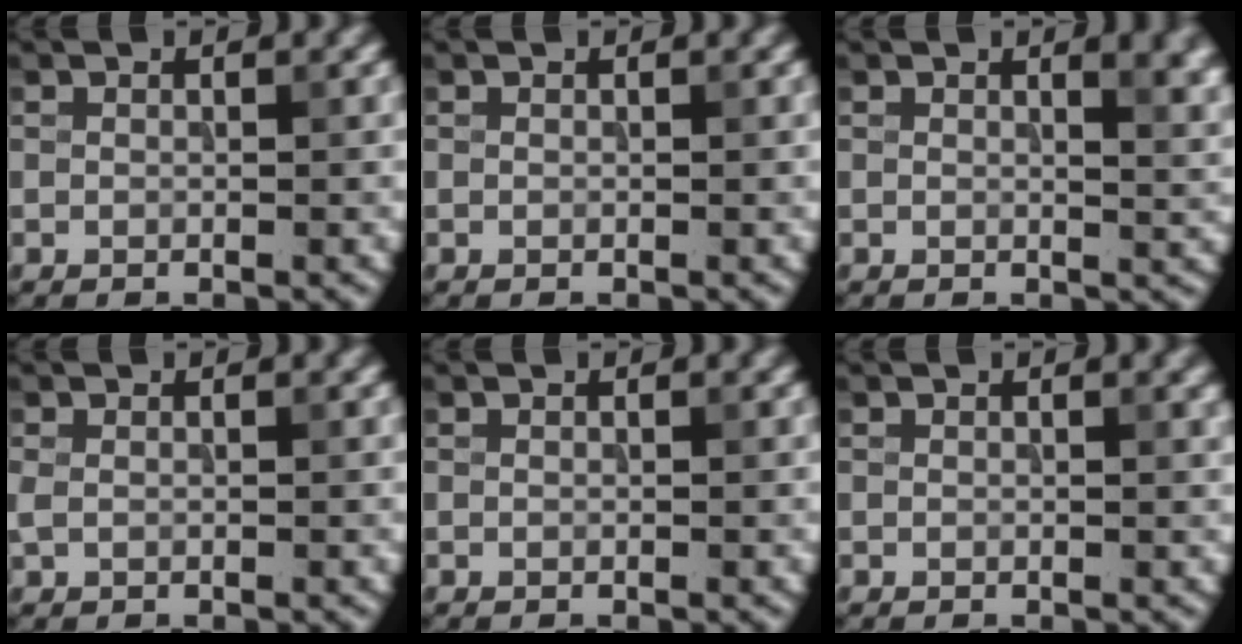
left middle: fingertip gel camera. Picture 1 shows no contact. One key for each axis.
{"total": 0.0}
{"total": 3.5, "fx": 1.9, "fy": 1.2, "fz": 2.7, "tx": -0.027, "ty": 0.001, "tz": 0.027}
{"total": 0.9, "fx": -0.1, "fy": 0.6, "fz": 0.7, "tx": -0.019, "ty": 0.001, "tz": 0.000}
{"total": 0.0}
{"total": 0.7, "fx": 0.4, "fy": 0.1, "fz": 0.5, "tx": -0.011, "ty": 0.001, "tz": 0.008}